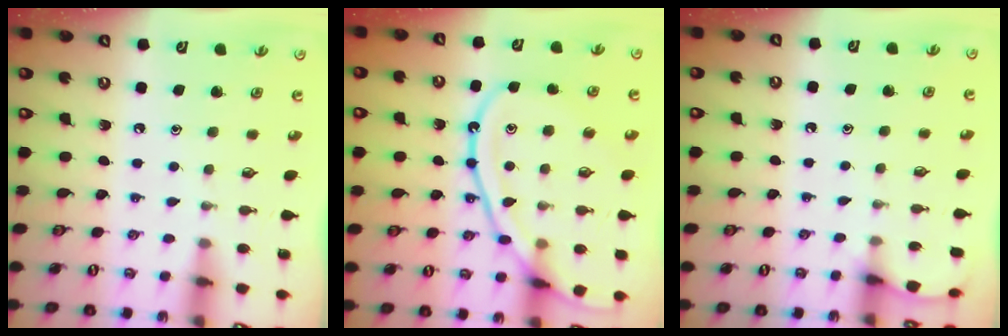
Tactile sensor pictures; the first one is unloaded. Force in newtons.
{"total": 16.0, "press": 15.9, "slide": 1.4}
{"total": 3.9, "press": 3.9, "slide": 0.5}